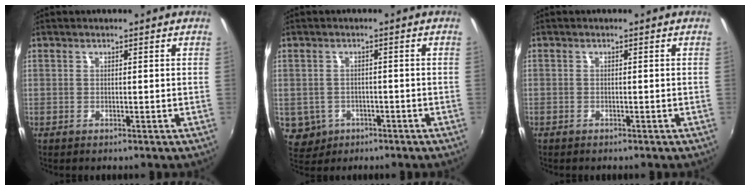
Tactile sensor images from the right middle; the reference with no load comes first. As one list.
[{"total": 5.1, "force": [-1.8, 4.6, 1.4], "torque": [-0.043, 0.000, -0.016]}, {"total": 0.9, "force": [-0.8, 0.4, 0.1], "torque": [-0.006, 0.003, -0.011]}]